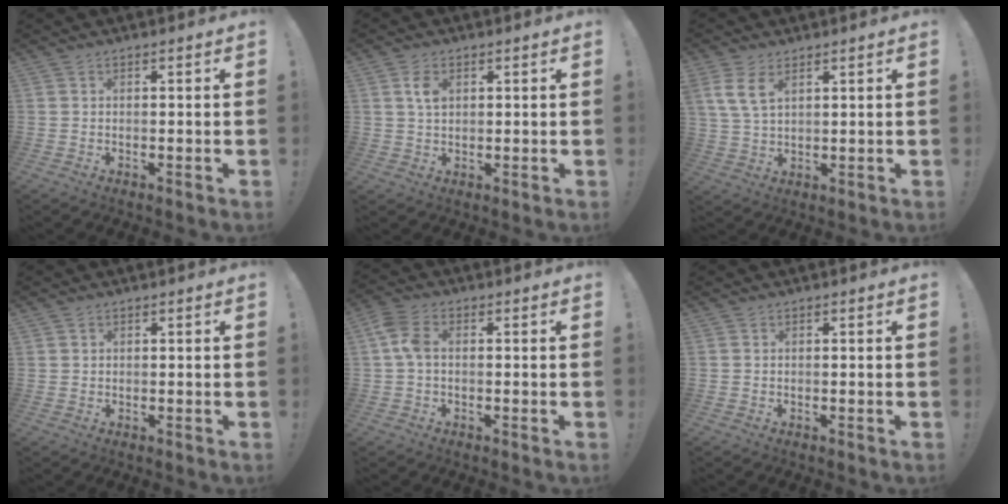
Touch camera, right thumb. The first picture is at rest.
{"total": 4.7, "force": [1.7, 2.9, 3.2], "torque": [-0.042, -0.005, 0.027]}
{"total": 7.4, "force": [3.7, 3.9, 5.1], "torque": [-0.094, -0.009, 0.073]}
{"total": 0.9, "force": [0.5, 0.7, 0.0], "torque": [0.006, -0.001, 0.008]}
{"total": 5.9, "force": [0.4, 3.6, 4.6], "torque": [-0.089, 0.007, 0.008]}
{"total": 0.0}